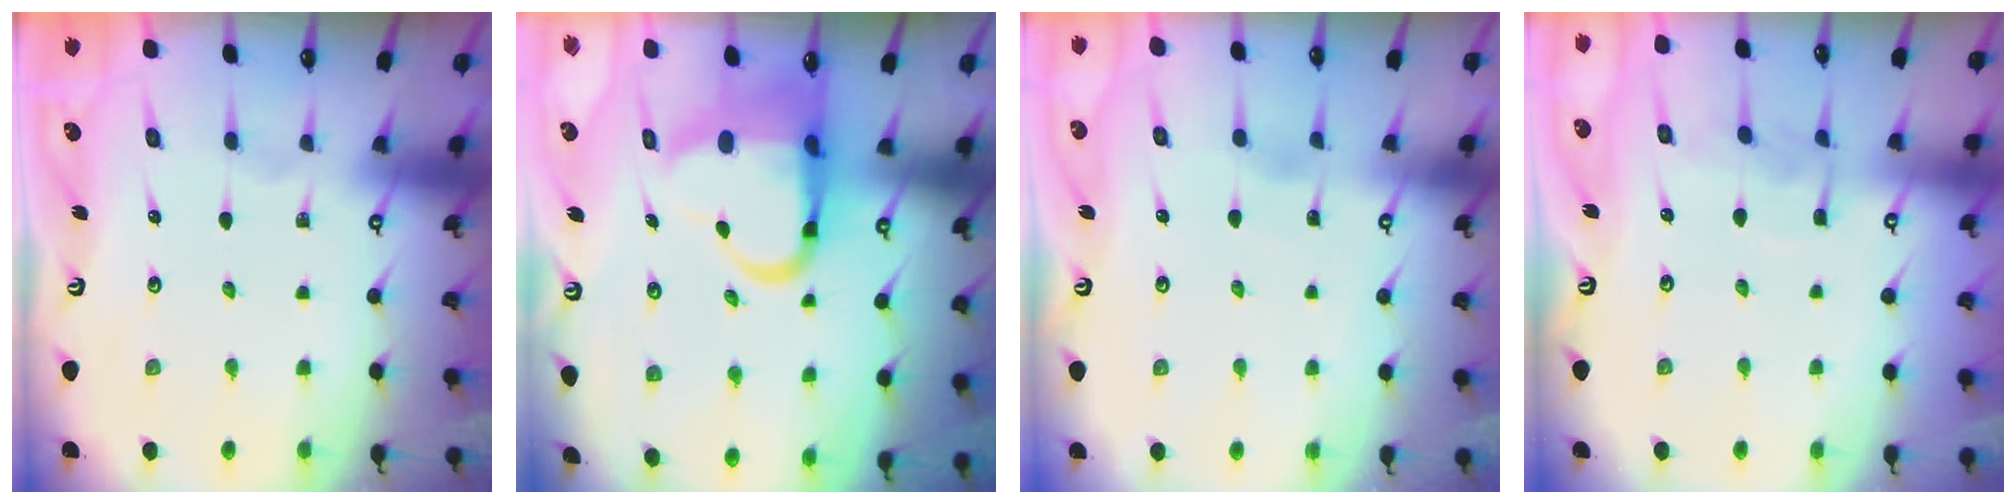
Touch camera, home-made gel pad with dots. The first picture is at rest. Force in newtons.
{"total": 9.2, "press": 9.0, "slide": 1.9}
{"total": 1.7, "press": 1.7, "slide": 0.3}
{"total": 7.4, "press": 7.4, "slide": 0.0}